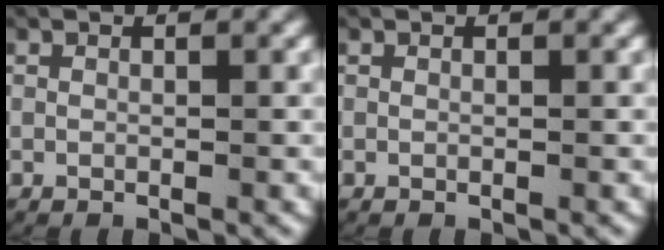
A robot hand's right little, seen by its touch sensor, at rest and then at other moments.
{"total": 0.0}